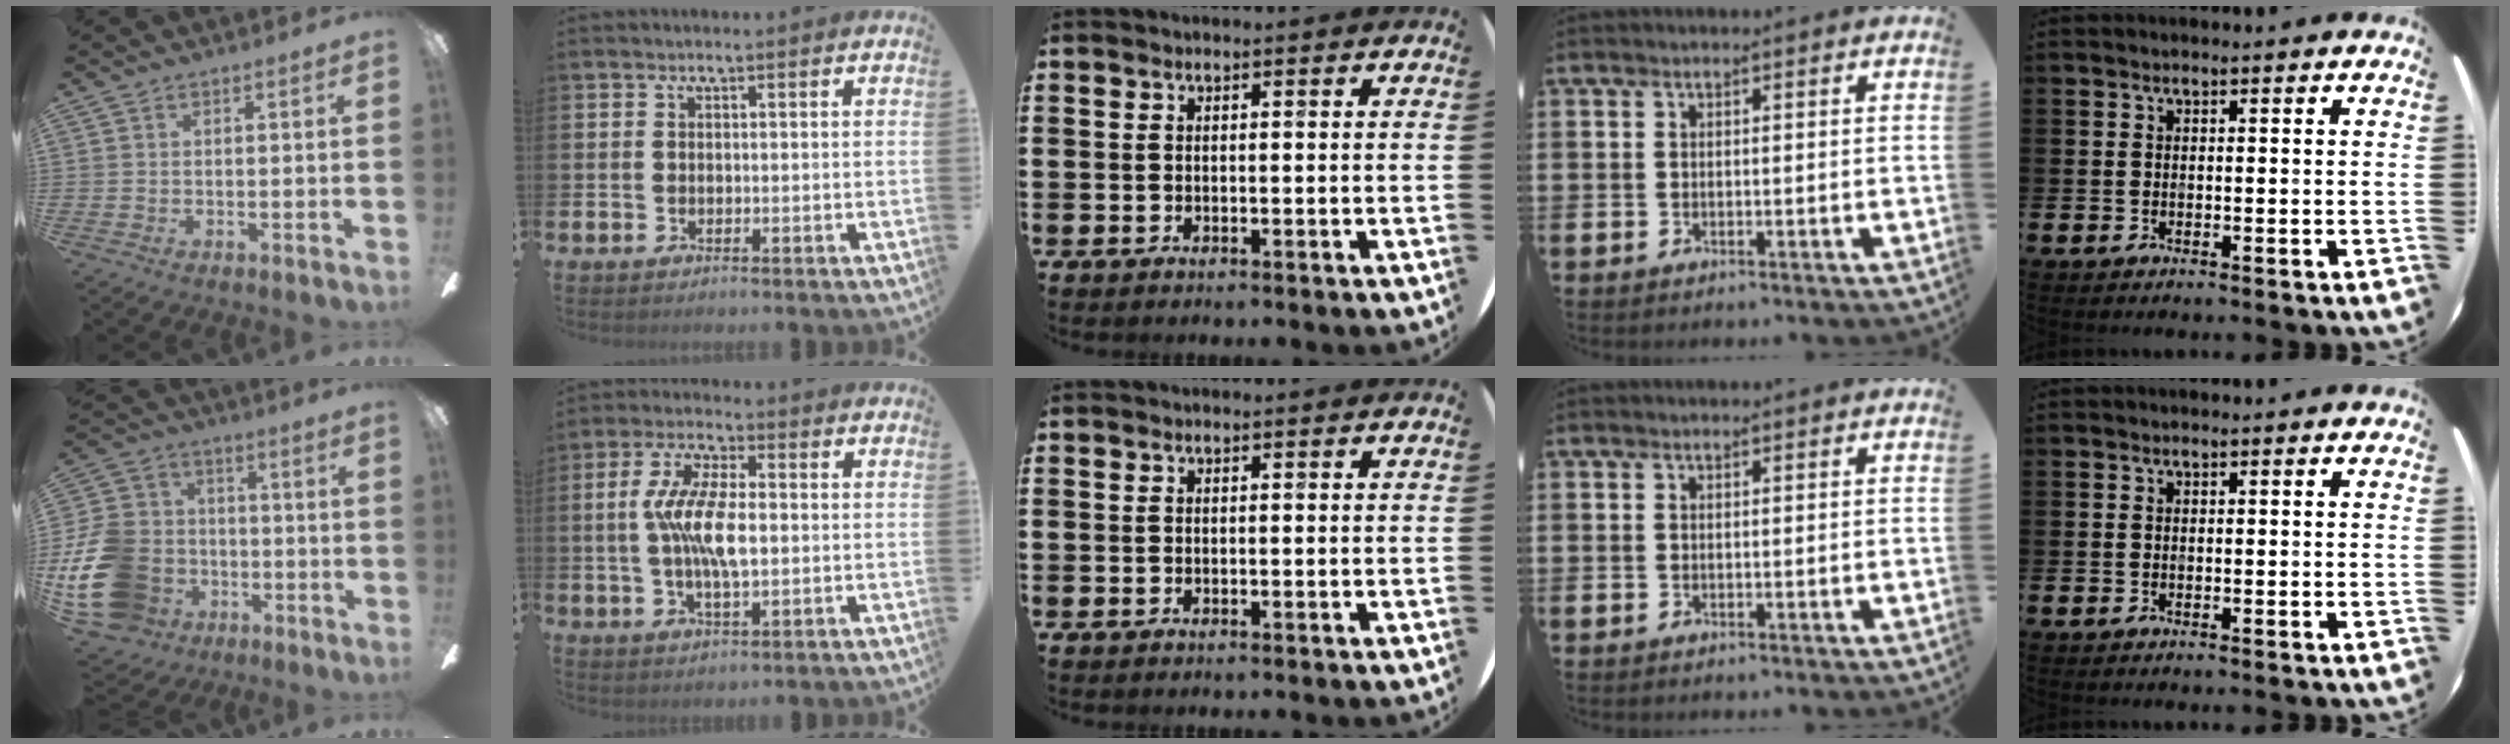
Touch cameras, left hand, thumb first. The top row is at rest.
{"thumb": {"total": 20.1, "force": [-6.6, 15.7, 10.7], "torque": [-0.228, 0.046, -0.101]}, "index": {"total": 8.7, "force": [0.4, 3.4, 7.9], "torque": [-0.156, 0.006, 0.002]}}